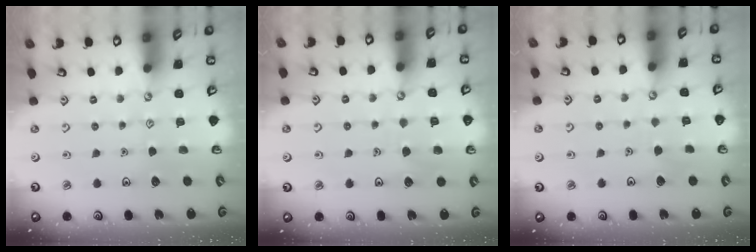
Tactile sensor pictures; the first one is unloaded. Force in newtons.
{"total": 4.9, "press": 4.8, "slide": 0.6}
{"total": 3.1, "press": 3.1, "slide": 0.2}